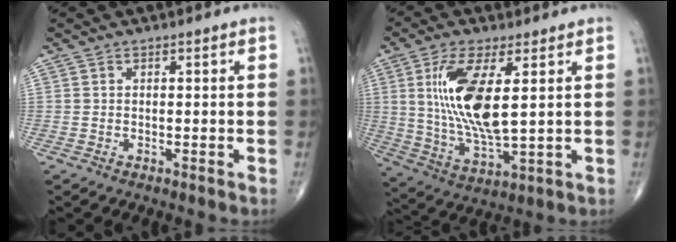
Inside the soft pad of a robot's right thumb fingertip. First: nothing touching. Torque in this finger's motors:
{"motor_torque": [1.52, 3.49, 1.47, 0.17, 0.21]}